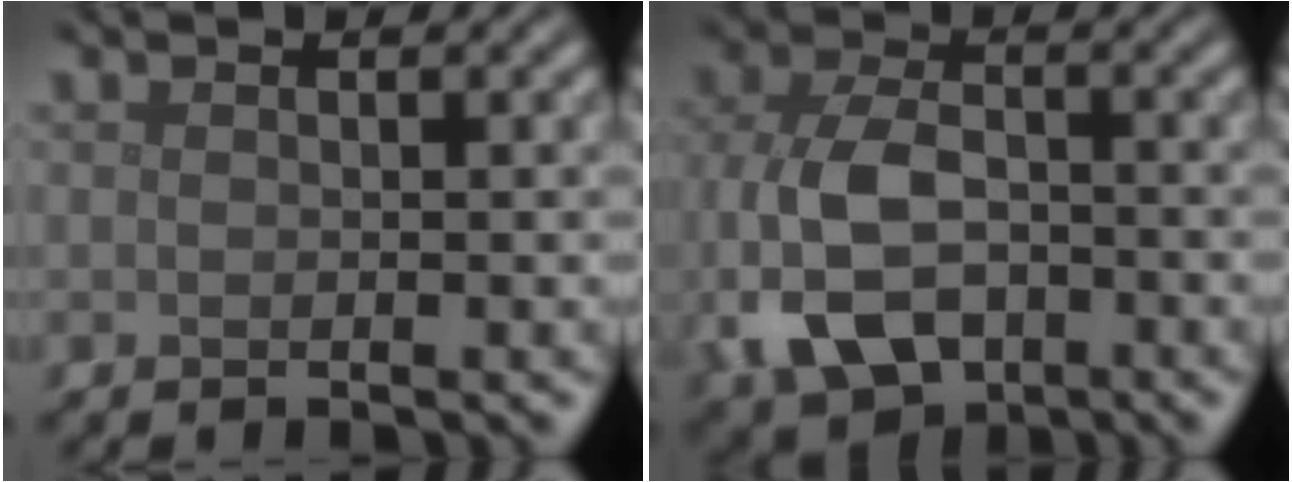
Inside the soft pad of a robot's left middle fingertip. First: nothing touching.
{"total": 7.7, "force": [-2.6, 5.0, 5.3], "torque": [-0.122, -0.013, -0.054]}